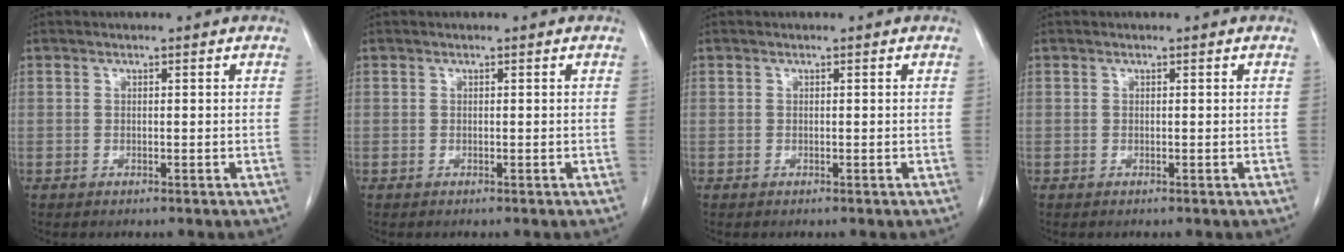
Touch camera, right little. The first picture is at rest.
{"total": 0.0}
{"total": 0.0}
{"total": 0.0}